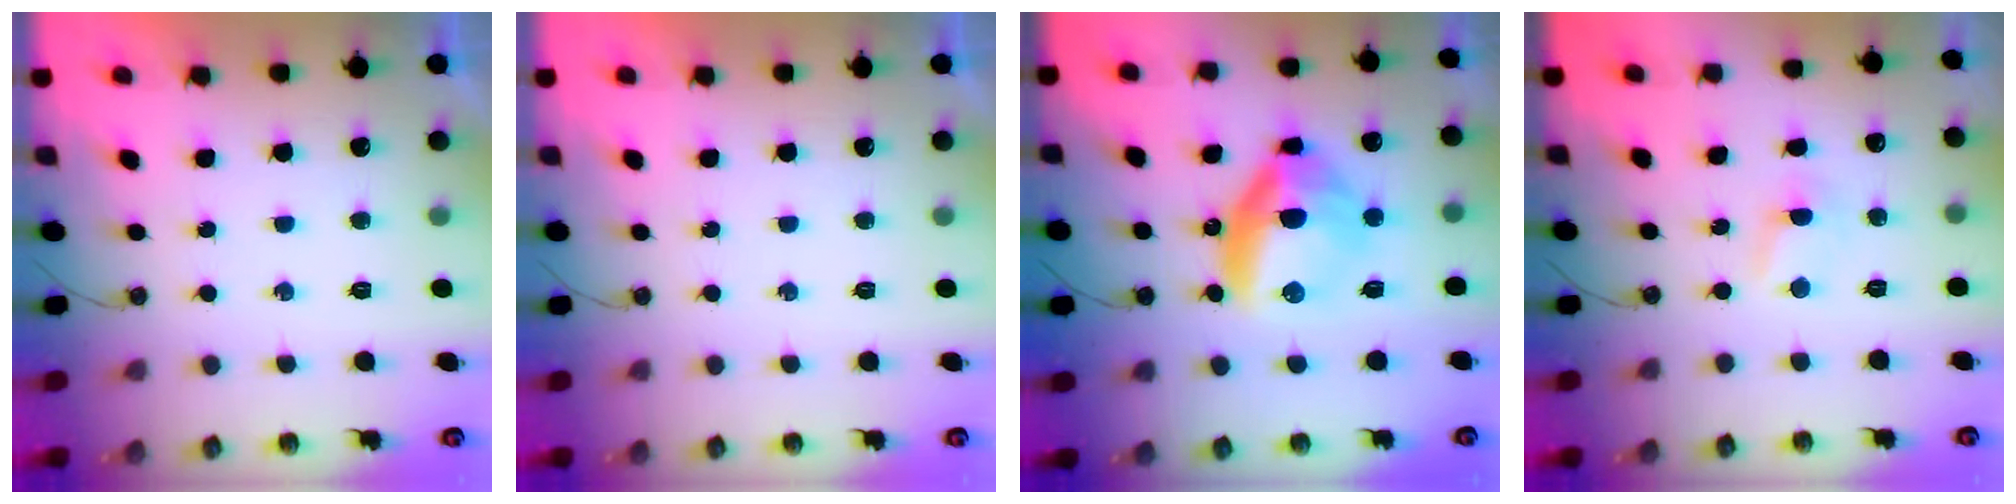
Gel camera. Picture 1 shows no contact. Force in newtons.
{"total": 0.0}
{"total": 11.2, "press": 11.0, "slide": 1.7}
{"total": 1.7, "press": 1.7, "slide": 0.3}